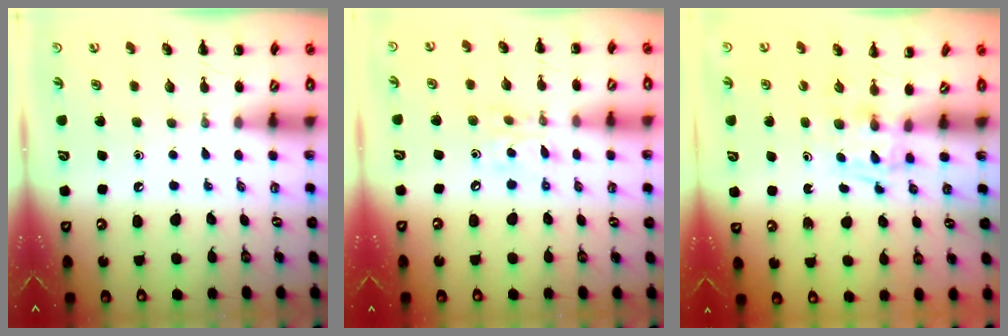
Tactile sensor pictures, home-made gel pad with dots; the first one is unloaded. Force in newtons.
{"total": 8.1, "press": 7.9, "slide": 1.6}
{"total": 1.8, "press": 1.4, "slide": 1.1}